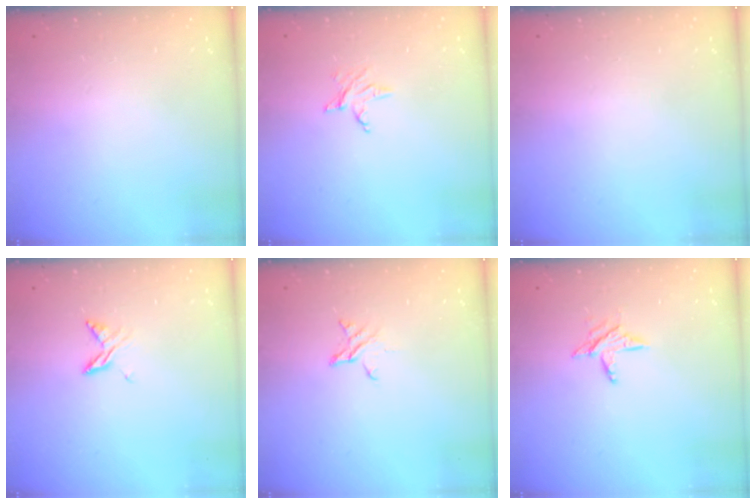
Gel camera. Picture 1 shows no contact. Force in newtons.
{"total": 2.4, "press": 2.4, "slide": 0.3}
{"total": 0.0}
{"total": 4.6, "press": 4.6, "slide": 0.5}
{"total": 3.4, "press": 3.3, "slide": 0.3}
{"total": 5.3, "press": 5.2, "slide": 0.6}